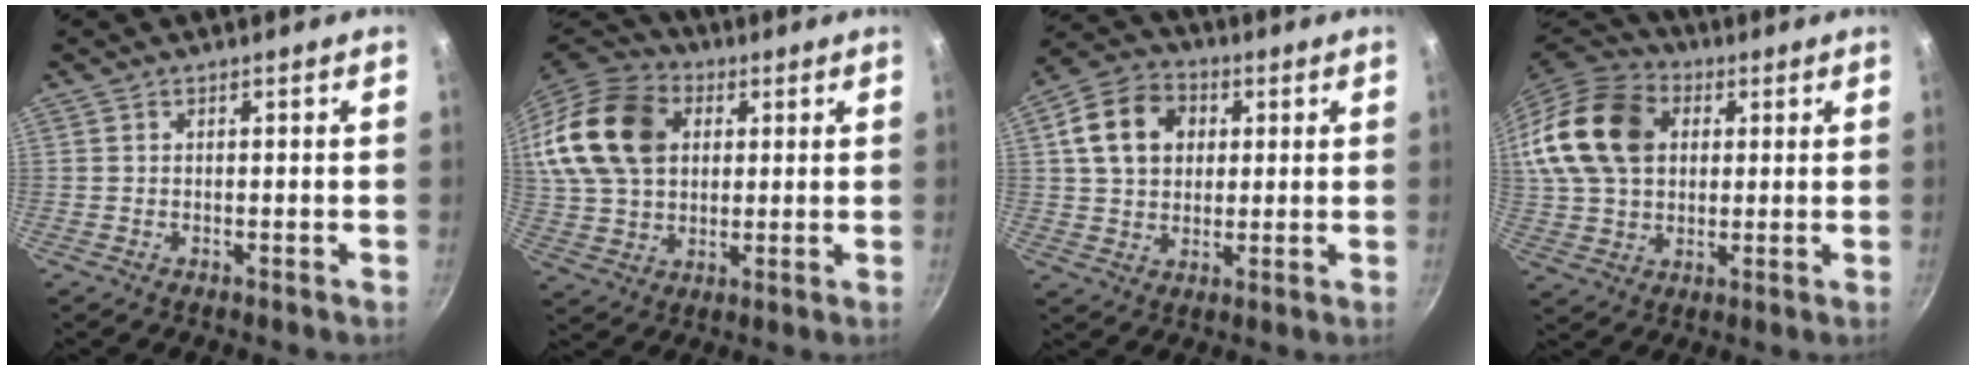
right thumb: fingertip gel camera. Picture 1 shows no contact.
{"total": 23.5, "force": [6.9, 17.2, 14.5], "torque": [-0.299, 0.021, 0.124]}
{"total": 12.3, "force": [3.0, 9.6, 7.1], "torque": [-0.107, 0.012, 0.039]}
{"total": 21.3, "force": [5.5, 15.7, 13.2], "torque": [-0.261, 0.020, 0.094]}